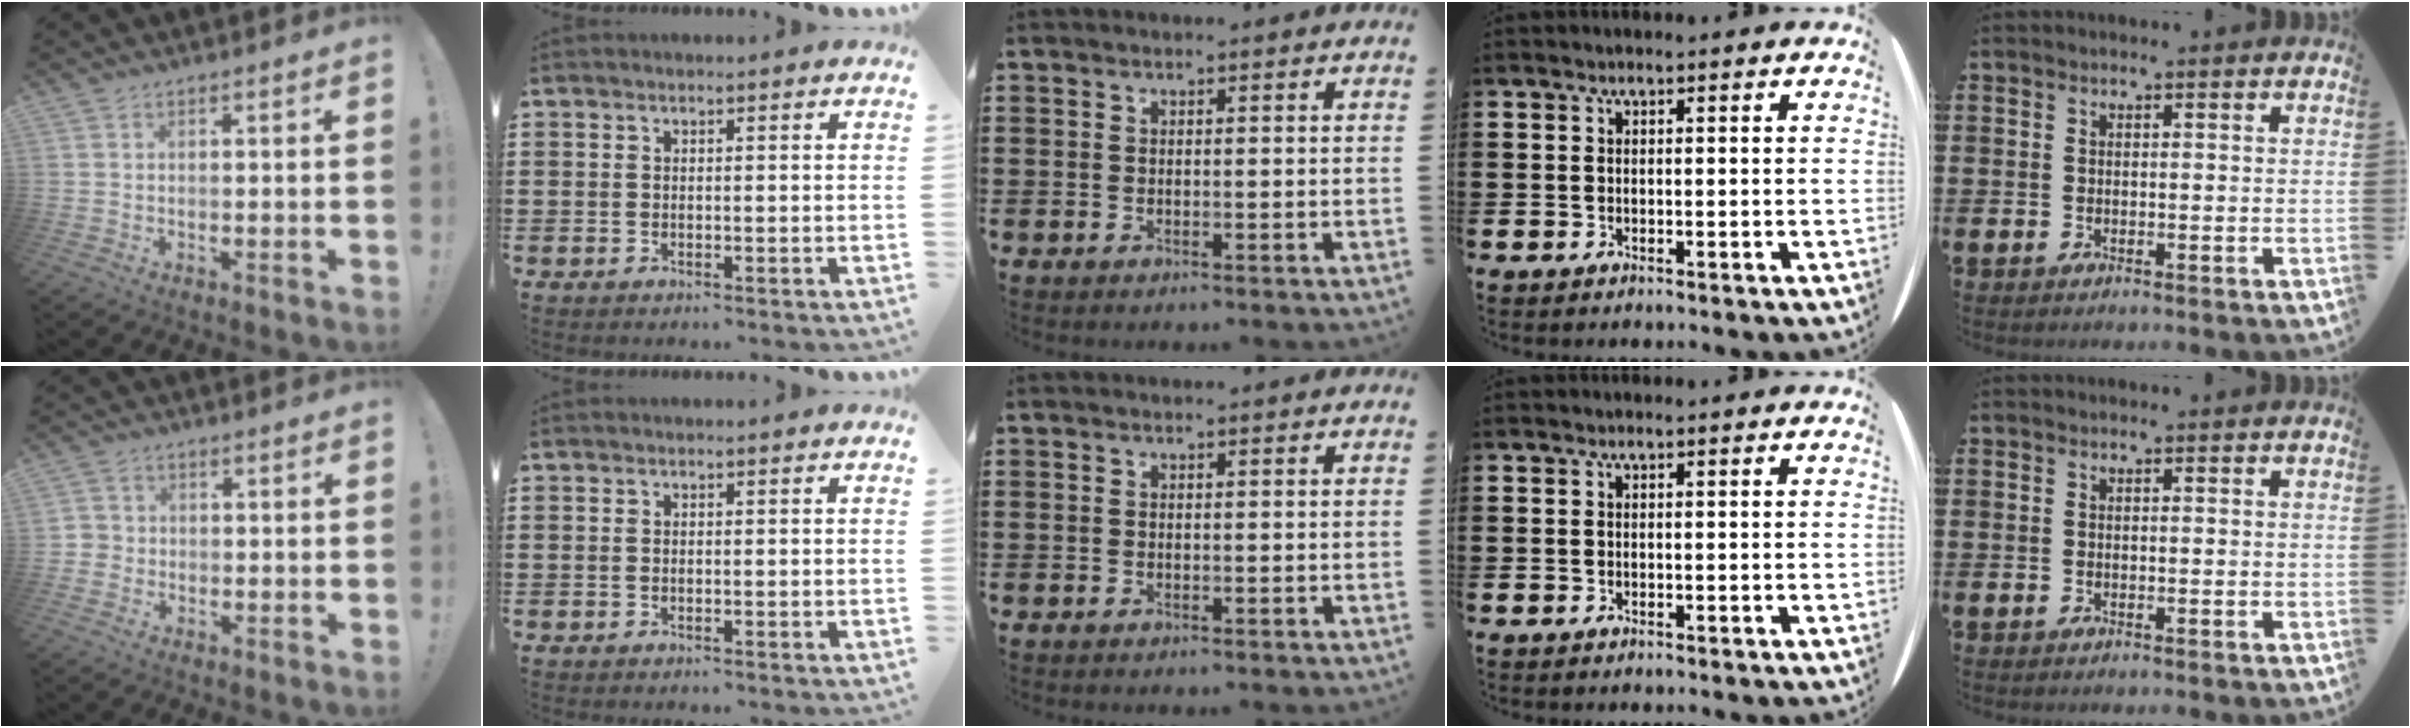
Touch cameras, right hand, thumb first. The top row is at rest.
{"thumb": {"total": 3.1, "force": [-0.6, 2.9, 0.9], "torque": [-0.016, 0.010, -0.009]}}